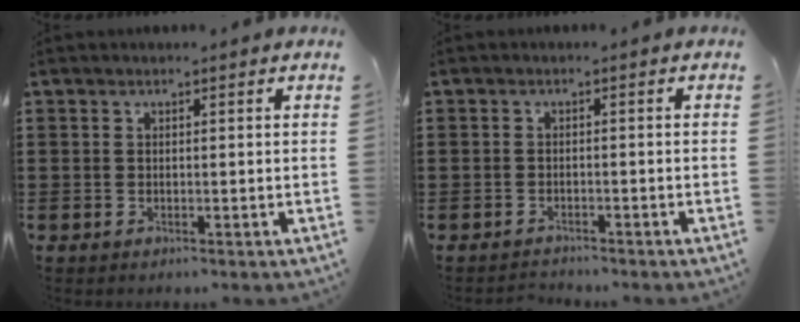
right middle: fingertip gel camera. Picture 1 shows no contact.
{"total": 1.6, "force": [-1.5, 0.4, -0.2], "torque": [0.000, 0.004, -0.036]}